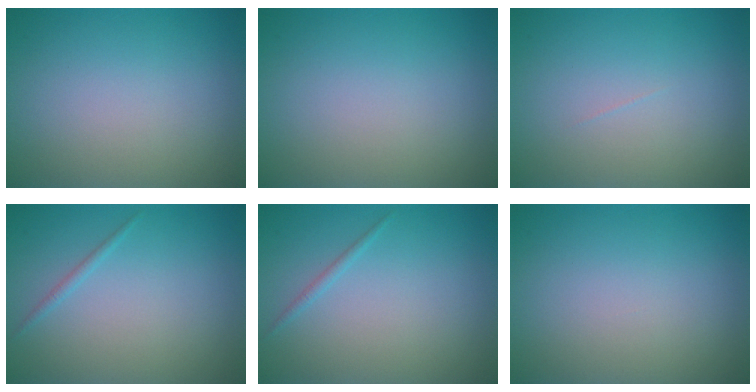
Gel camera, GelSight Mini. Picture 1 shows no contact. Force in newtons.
{"total": 0.0}
{"total": 0.0}
{"total": 0.7, "press": 0.7, "slide": 0.1}
{"total": 0.7, "press": 0.7, "slide": 0.1}
{"total": 0.0}